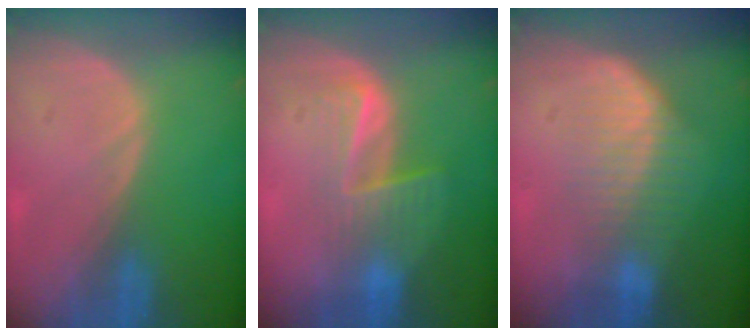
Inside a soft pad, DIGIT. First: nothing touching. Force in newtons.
{"total": 6.8, "press": 5.5, "slide": 4.0}
{"total": 6.5, "press": 6.0, "slide": 2.4}